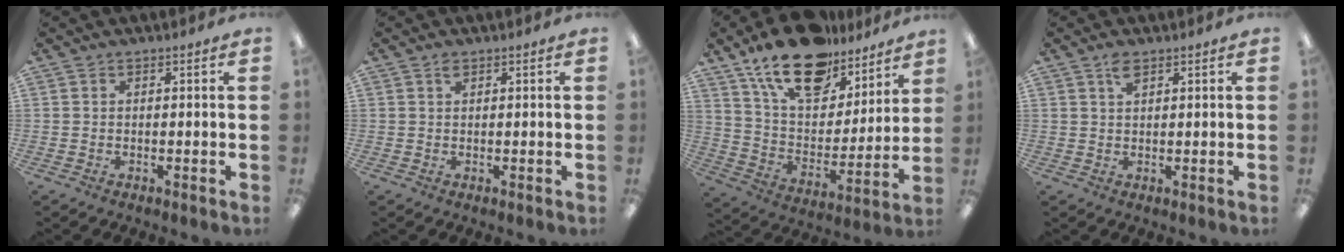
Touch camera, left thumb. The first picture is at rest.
{"total": 1.1, "force": [0.7, 0.5, 0.7], "torque": [-0.015, 0.002, 0.013]}
{"total": 20.2, "force": [14.9, 9.6, 9.6], "torque": [-0.172, -0.090, 0.264]}
{"total": 2.5, "force": [1.7, 1.0, 1.6], "torque": [-0.030, -0.001, 0.029]}